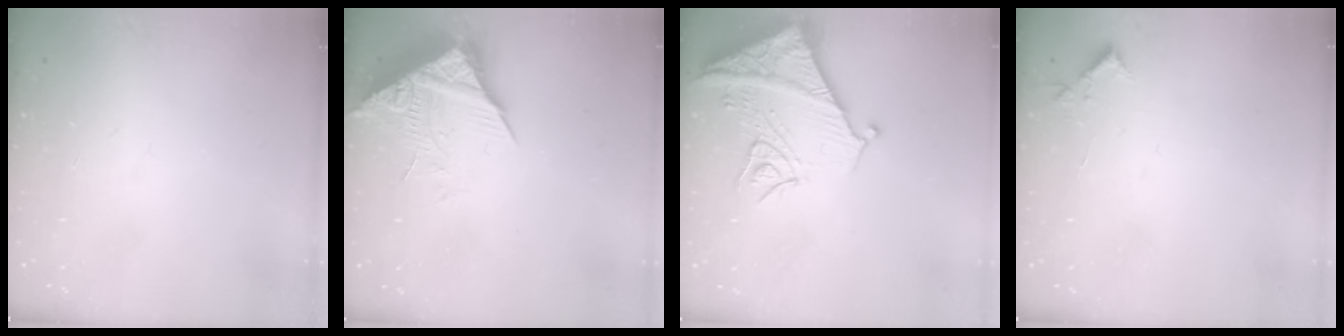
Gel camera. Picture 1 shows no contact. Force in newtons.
{"total": 8.8, "press": 8.7, "slide": 0.9}
{"total": 13.8, "press": 13.7, "slide": 1.4}
{"total": 3.6, "press": 3.6, "slide": 0.5}